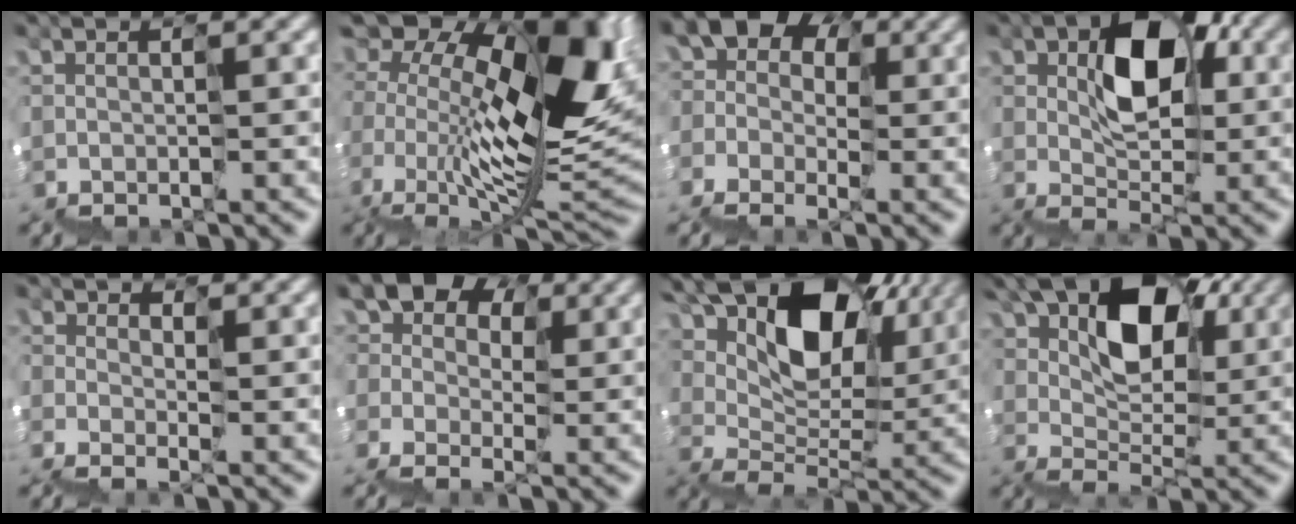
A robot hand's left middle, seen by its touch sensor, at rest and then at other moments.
{"total": 13.3, "force": [2.2, 7.9, 10.5], "torque": [-0.188, 0.014, 0.033]}
{"total": 6.3, "force": [0.9, 5.4, 3.2], "torque": [-0.040, 0.029, -0.002]}
{"total": 5.5, "force": [2.1, 3.2, 4.0], "torque": [-0.071, 0.027, 0.033]}
{"total": 1.0, "force": [0.8, 0.7, 0.1], "torque": [0.000, 0.002, 0.012]}
{"total": 6.9, "force": [3.0, 5.3, 3.3], "torque": [-0.049, 0.034, 0.036]}
{"total": 10.8, "force": [6.8, 5.8, 6.2], "torque": [-0.108, 0.021, 0.117]}
{"total": 8.0, "force": [4.1, 4.7, 5.0], "torque": [-0.072, 0.025, 0.054]}